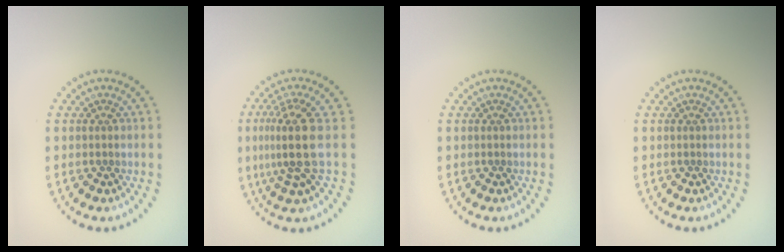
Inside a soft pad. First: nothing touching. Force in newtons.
{"total": 4.1, "press": 3.1, "slide": 2.7}
{"total": 0.0}
{"total": 0.0}